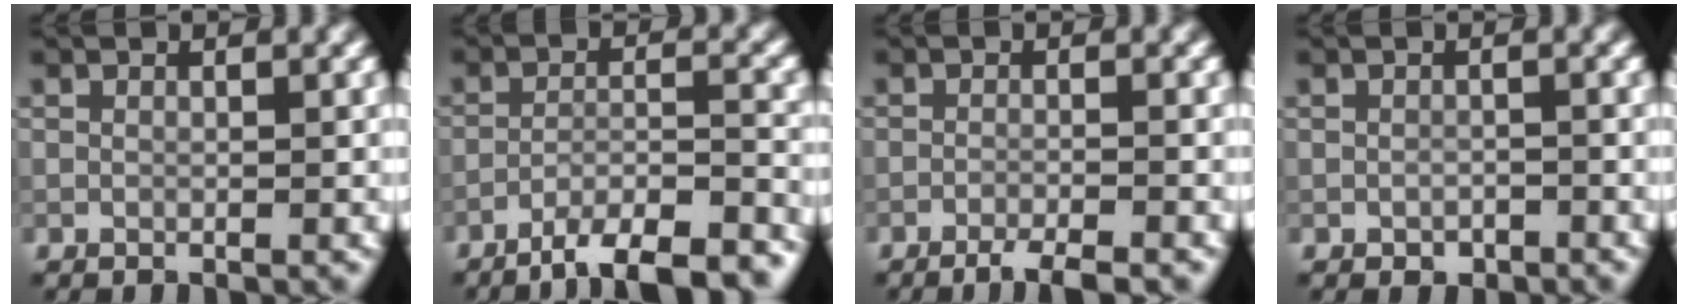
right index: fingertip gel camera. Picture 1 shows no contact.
{"total": 9.6, "force": [-7.9, 2.1, 5.1], "torque": [-0.065, -0.004, -0.111]}
{"total": 3.0, "force": [-2.3, 0.4, 2.0], "torque": [-0.030, -0.001, -0.046]}
{"total": 1.0, "force": [-0.6, 0.7, 0.6], "torque": [-0.009, -0.002, -0.009]}